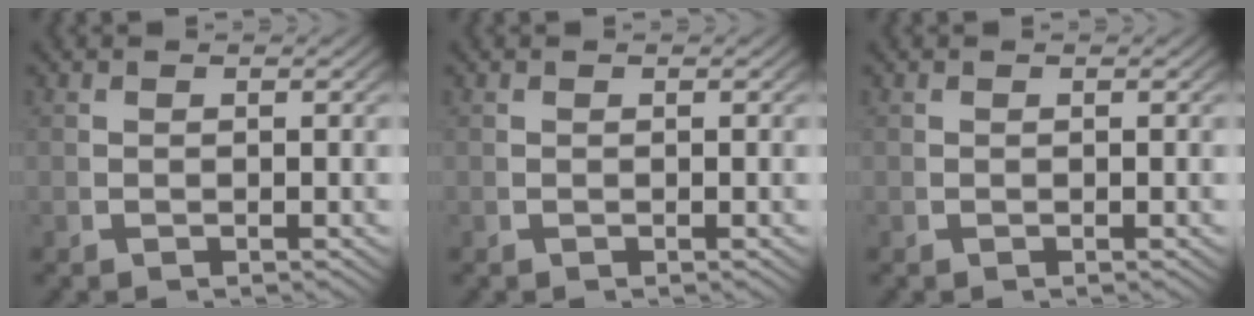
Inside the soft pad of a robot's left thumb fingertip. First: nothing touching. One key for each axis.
{"total": 0.0}
{"total": 0.0}